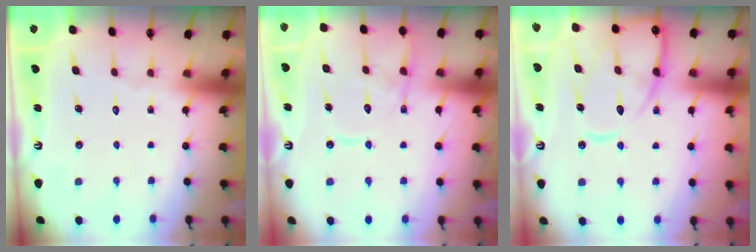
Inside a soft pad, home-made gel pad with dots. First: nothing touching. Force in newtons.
{"total": 13.1, "press": 13.0, "slide": 1.4}
{"total": 13.8, "press": 13.7, "slide": 1.4}